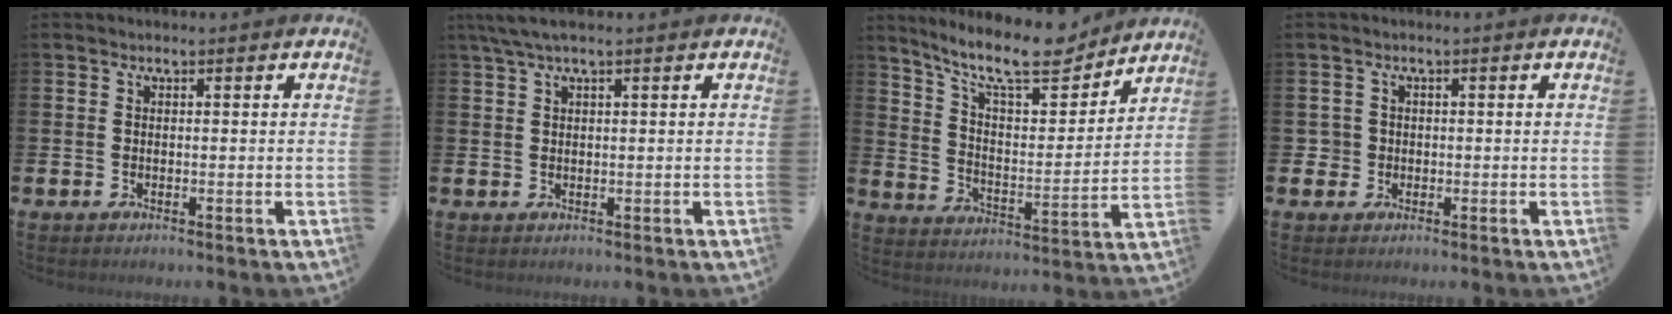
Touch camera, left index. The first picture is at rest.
{"total": 2.4, "force": [1.6, 0.1, 1.8], "torque": [-0.043, 0.007, 0.030]}
{"total": 12.6, "force": [10.8, 3.0, 5.8], "torque": [-0.131, -0.062, 0.189]}
{"total": 2.0, "force": [-0.1, 2.0, 0.3], "torque": [-0.007, 0.005, -0.009]}